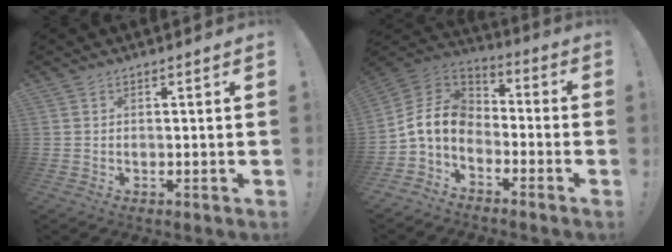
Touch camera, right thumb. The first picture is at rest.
{"total": 11.1, "force": [-2.3, 8.0, 7.3], "torque": [-0.150, 0.017, -0.037]}